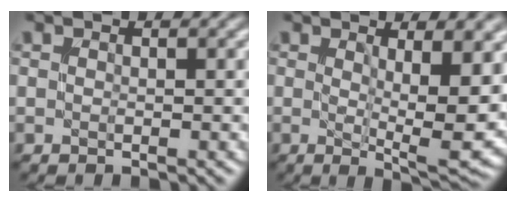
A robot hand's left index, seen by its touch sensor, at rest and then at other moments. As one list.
[{"total": 8.4, "force": [1.2, 2.1, 8.1], "torque": [-0.110, -0.019, 0.025]}]